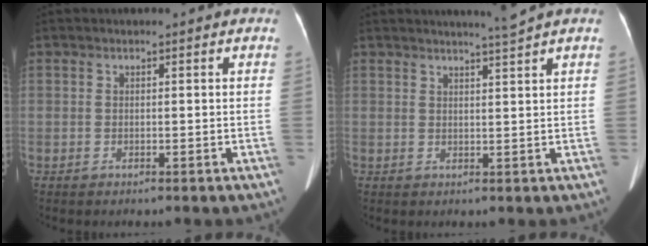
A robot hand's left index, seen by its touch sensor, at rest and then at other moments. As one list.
[{"total": 2.8, "force": [2.3, -1.3, 0.8], "torque": [-0.014, -0.013, 0.041]}]